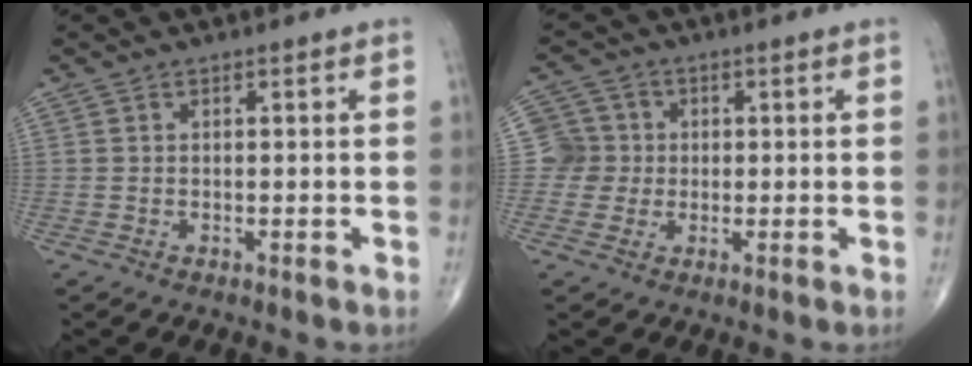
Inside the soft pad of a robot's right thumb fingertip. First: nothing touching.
{"total": 5.4, "force": [0.0, 5.4, 0.1], "torque": [0.033, 0.011, -0.009]}